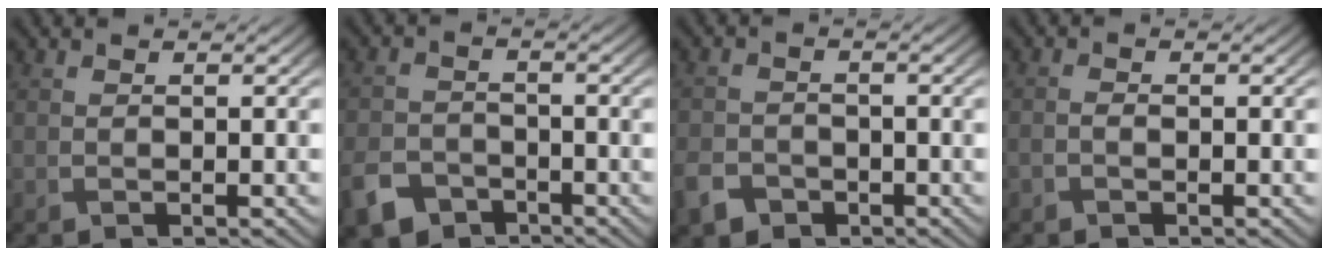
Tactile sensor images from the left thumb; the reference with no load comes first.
{"total": 5.5, "force": [-3.7, 3.5, 2.1], "torque": [-0.054, -0.012, -0.075]}
{"total": 4.2, "force": [-2.5, 3.0, 1.5], "torque": [-0.043, -0.010, -0.053]}
{"total": 1.0, "force": [-0.5, 0.6, 0.6], "torque": [-0.015, 0.002, -0.012]}